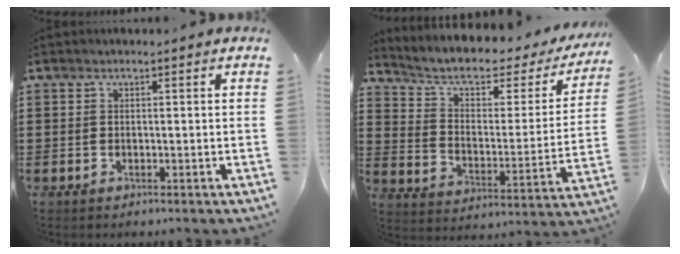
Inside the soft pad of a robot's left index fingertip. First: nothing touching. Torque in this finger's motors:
{"motor_torque": [2.14, 0.00, 0.33, 0.12]}